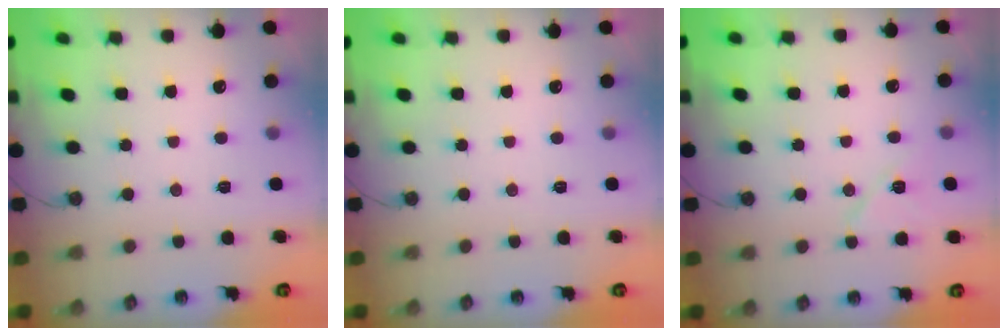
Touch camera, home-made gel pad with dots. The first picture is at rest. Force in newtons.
{"total": 0.0}
{"total": 7.6, "press": 7.5, "slide": 0.7}